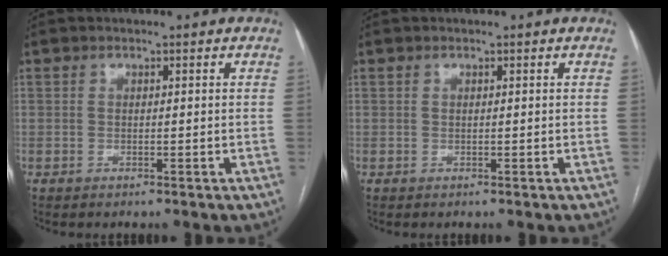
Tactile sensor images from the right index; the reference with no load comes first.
{"total": 0.0}